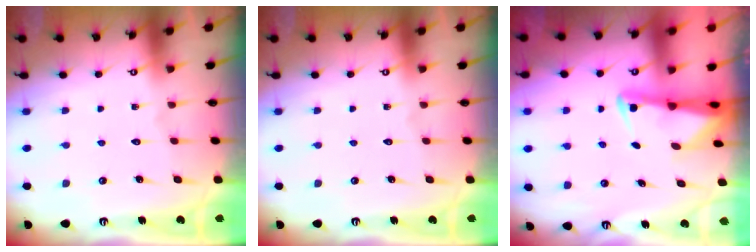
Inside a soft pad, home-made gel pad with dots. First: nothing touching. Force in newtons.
{"total": 0.0}
{"total": 2.3, "press": 2.3, "slide": 0.4}